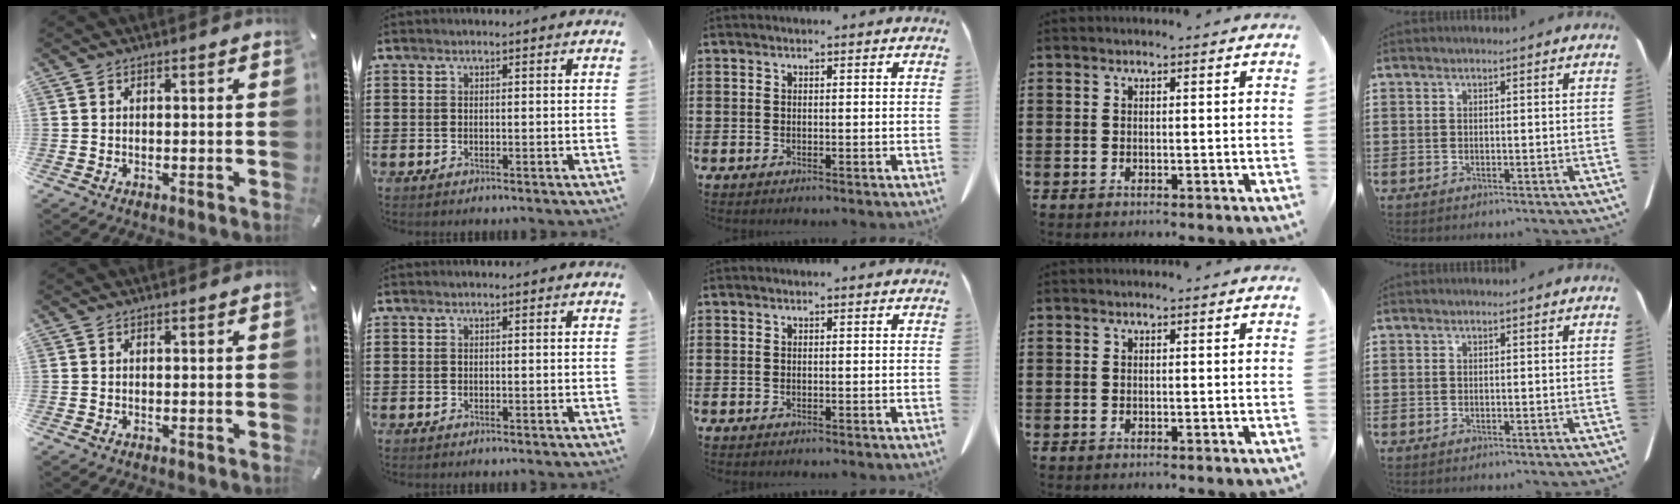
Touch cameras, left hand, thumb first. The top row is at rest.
{}